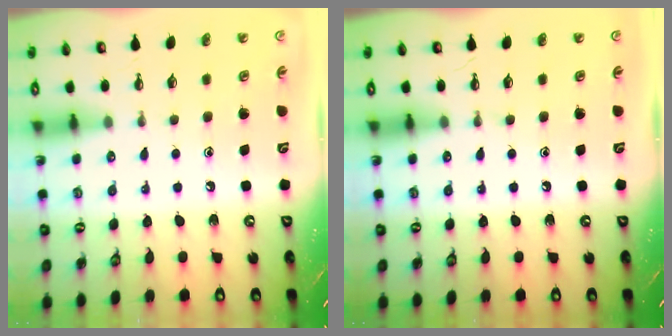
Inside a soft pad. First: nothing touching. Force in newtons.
{"total": 0.0}